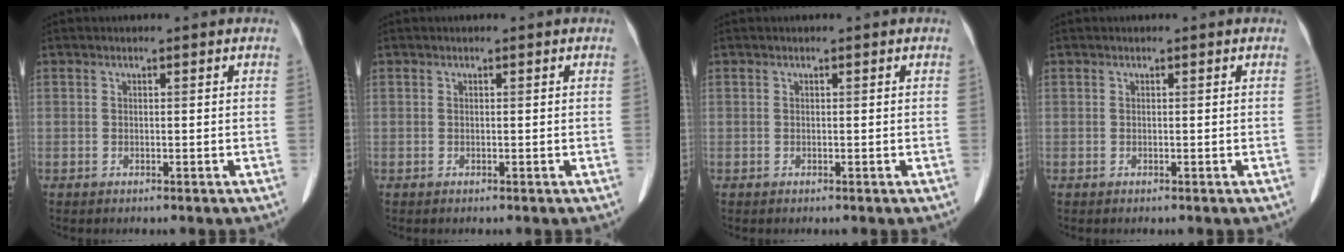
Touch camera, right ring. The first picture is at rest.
{"total": 0.0}
{"total": 0.0}
{"total": 0.0}